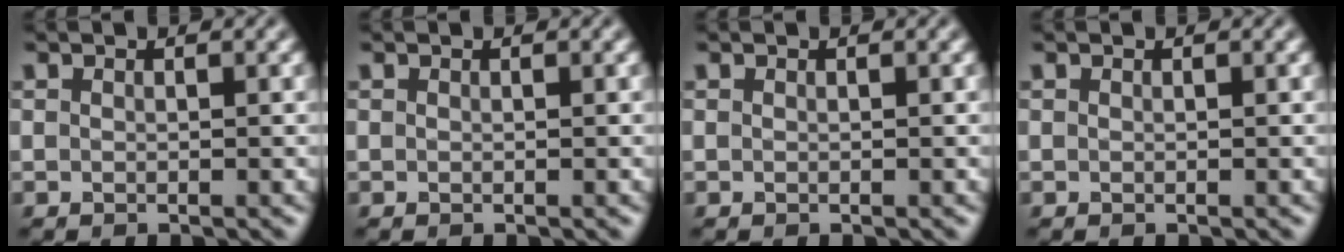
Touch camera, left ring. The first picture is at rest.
{"total": 0.0}
{"total": 0.0}
{"total": 0.0}